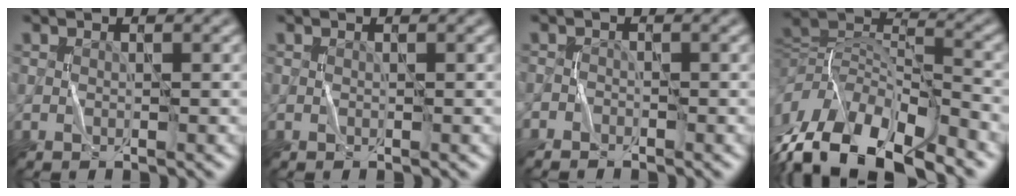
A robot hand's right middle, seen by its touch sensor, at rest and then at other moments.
{"total": 0.0}
{"total": 1.1, "force": [-1.0, 0.3, -0.1], "torque": [0.002, 0.002, -0.021]}
{"total": 12.8, "force": [-7.5, 5.0, 9.1], "torque": [-0.181, 0.007, -0.138]}